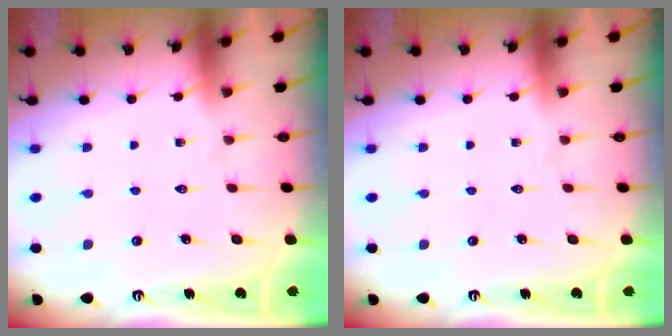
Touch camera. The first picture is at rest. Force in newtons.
{"total": 0.0}